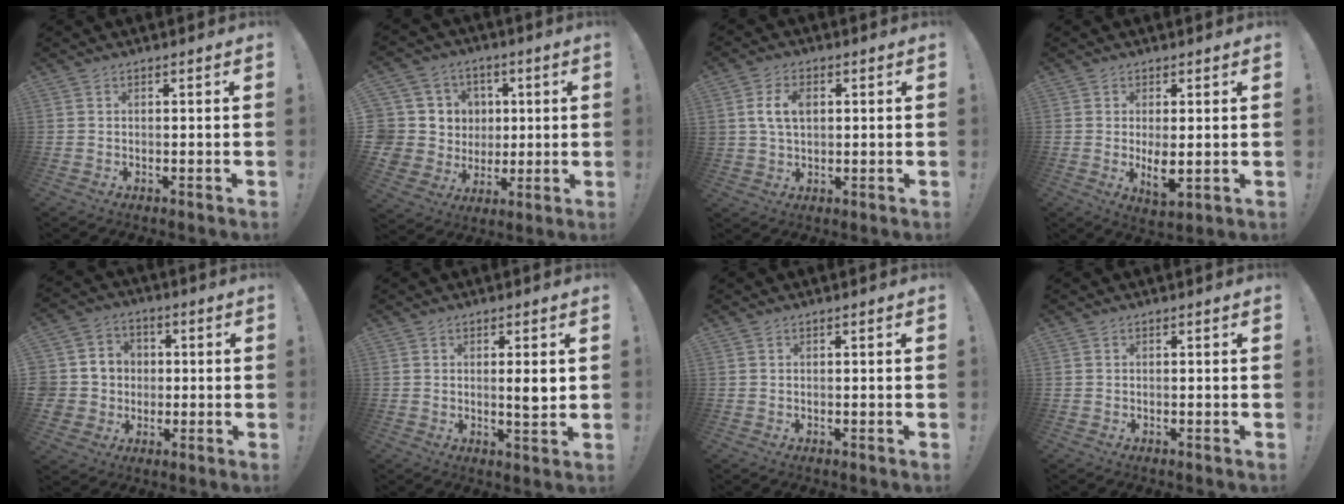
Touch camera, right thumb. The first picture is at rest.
{"total": 12.5, "force": [2.2, 11.5, 4.4], "torque": [-0.081, -0.006, 0.071]}
{"total": 7.3, "force": [1.6, 5.0, 5.0], "torque": [-0.083, 0.009, 0.031]}
{"total": 5.5, "force": [0.4, 2.1, 5.1], "torque": [-0.078, -0.015, 0.011]}
{"total": 8.6, "force": [-0.5, 8.3, 1.9], "torque": [-0.044, 0.008, 0.001]}
{"total": 4.4, "force": [0.9, 0.6, 4.2], "torque": [-0.051, -0.014, 0.007]}
{"total": 0.0}
{"total": 0.0}